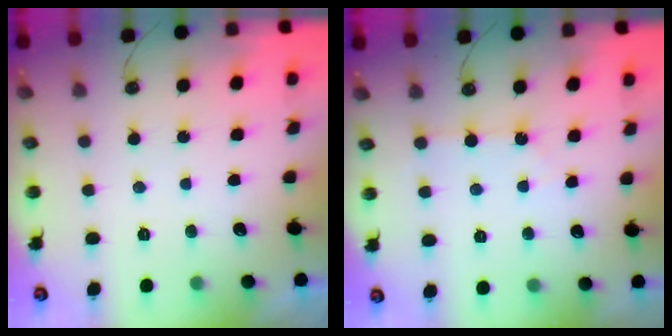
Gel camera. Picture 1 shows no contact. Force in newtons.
{"total": 2.9, "press": 2.9, "slide": 0.5}